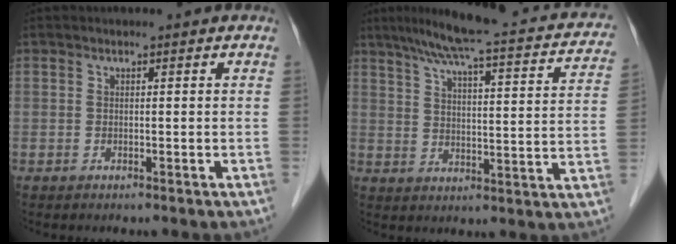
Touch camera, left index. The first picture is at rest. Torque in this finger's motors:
{"motor_torque": [0.65, -0.80, 0.05, 0.06]}